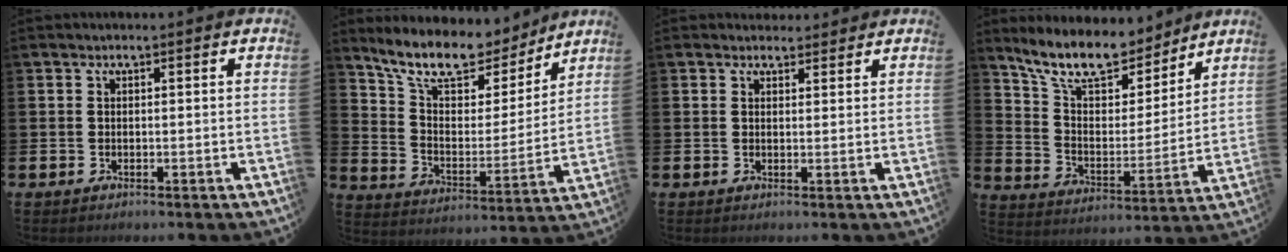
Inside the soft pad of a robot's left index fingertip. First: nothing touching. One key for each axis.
{"total": 11.5, "fx": 9.9, "fy": 4.0, "fz": 4.2, "tx": -0.119, "ty": -0.066, "tz": 0.173}
{"total": 1.9, "fx": 1.8, "fy": 0.7, "fz": -0.1, "tx": 0.020, "ty": -0.009, "tz": 0.029}
{"total": 11.7, "fx": 10.2, "fy": 4.0, "fz": 4.2, "tx": -0.118, "ty": -0.064, "tz": 0.181}